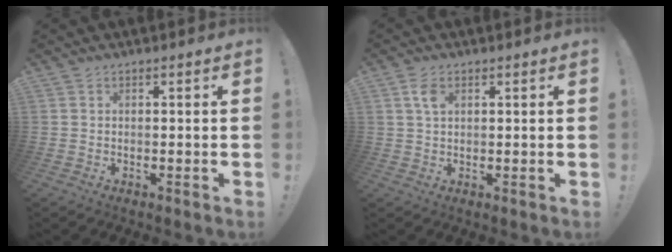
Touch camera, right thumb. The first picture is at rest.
{"total": 3.9, "force": [1.6, 1.9, 3.0], "torque": [-0.063, 0.004, 0.029]}